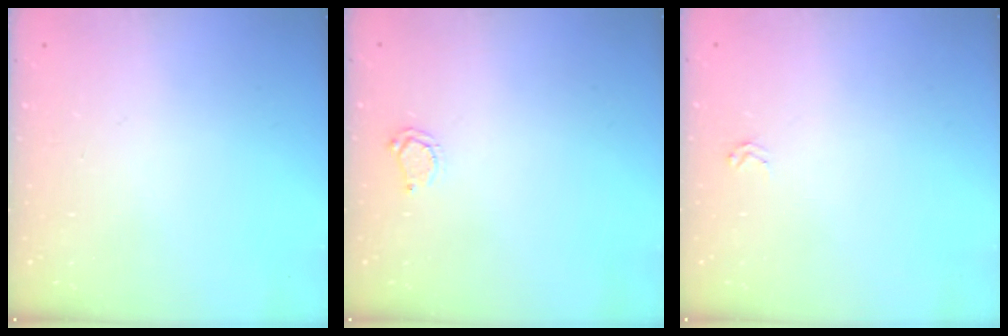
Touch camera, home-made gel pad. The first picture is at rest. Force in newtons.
{"total": 4.2, "press": 4.2, "slide": 0.2}
{"total": 1.6, "press": 1.6, "slide": 0.2}